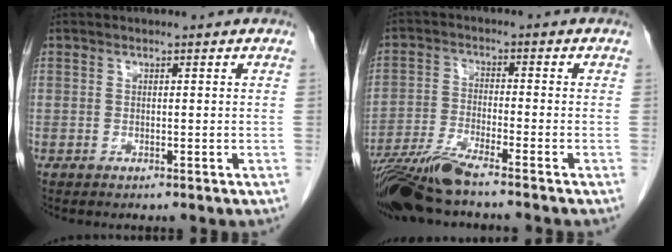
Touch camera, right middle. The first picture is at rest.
{"total": 8.5, "force": [-7.2, -0.9, 4.4], "torque": [-0.080, -0.026, -0.135]}